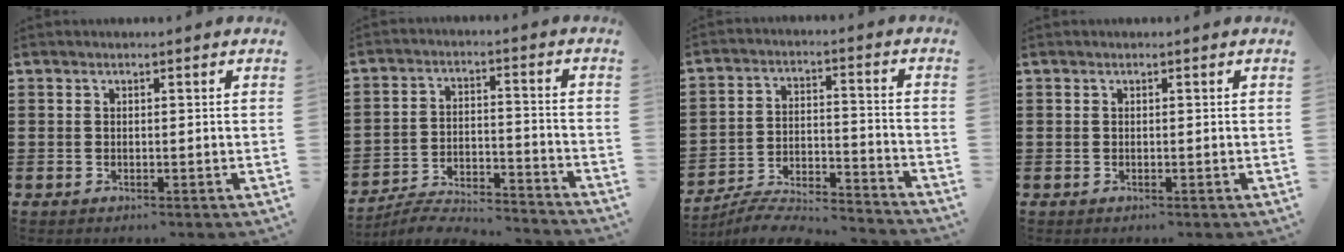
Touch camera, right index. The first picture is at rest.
{"total": 5.3, "force": [-5.2, 0.2, 0.9], "torque": [-0.024, 0.001, -0.107]}
{"total": 5.9, "force": [-5.8, 0.4, 1.2], "torque": [-0.031, -0.003, -0.120]}
{"total": 0.0}